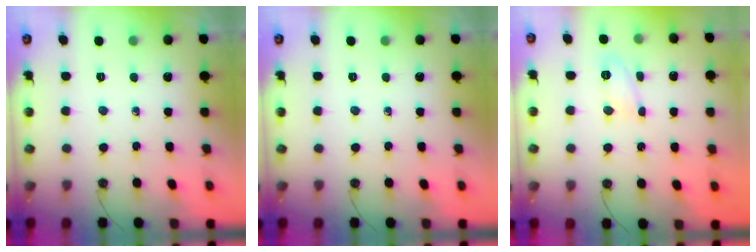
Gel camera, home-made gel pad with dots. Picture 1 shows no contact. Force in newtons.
{"total": 0.0}
{"total": 6.3, "press": 6.3, "slide": 0.7}